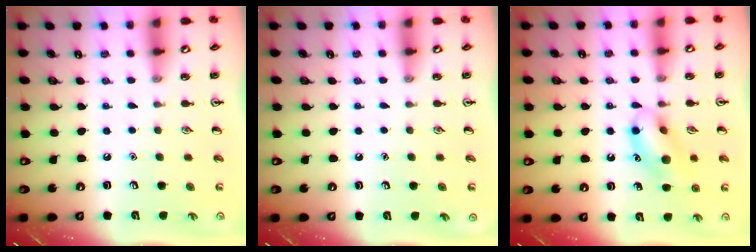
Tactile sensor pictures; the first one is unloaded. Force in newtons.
{"total": 0.0}
{"total": 12.5, "press": 12.4, "slide": 1.0}